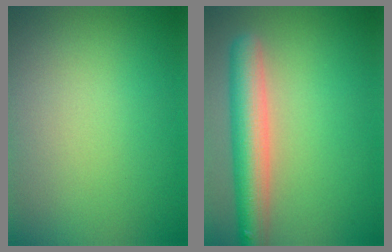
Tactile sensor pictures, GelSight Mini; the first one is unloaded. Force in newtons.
{"total": 6.1, "press": 6.1, "slide": 0.5}